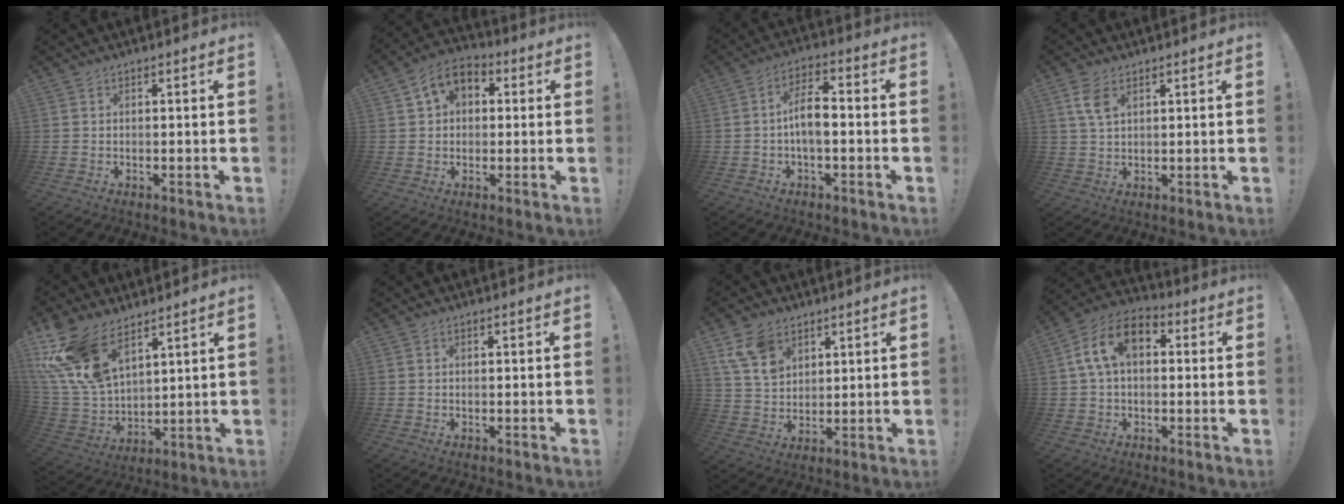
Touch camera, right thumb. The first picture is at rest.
{"total": 8.5, "force": [3.2, 6.4, 4.7], "torque": [-0.073, -0.006, 0.063]}
{"total": 8.1, "force": [-1.1, 3.6, 7.2], "torque": [-0.120, 0.007, -0.020]}
{"total": 5.4, "force": [2.5, 2.7, 4.0], "torque": [-0.080, -0.009, 0.045]}
{"total": 17.6, "force": [10.9, 9.5, 10.0], "torque": [-0.227, -0.061, 0.209]}
{"total": 0.0}
{"total": 11.2, "force": [6.6, 7.5, 5.0], "torque": [-0.095, -0.024, 0.133]}
{"total": 12.1, "force": [3.0, 7.6, 8.9], "torque": [-0.157, 0.012, 0.060]}